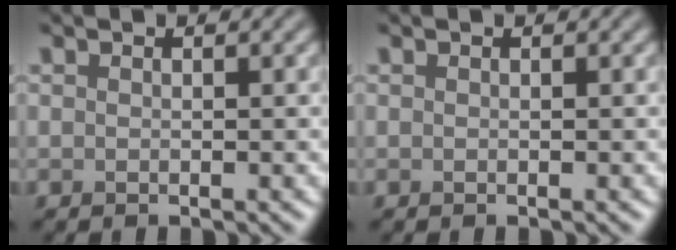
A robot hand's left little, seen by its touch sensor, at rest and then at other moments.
{"total": 0.0}